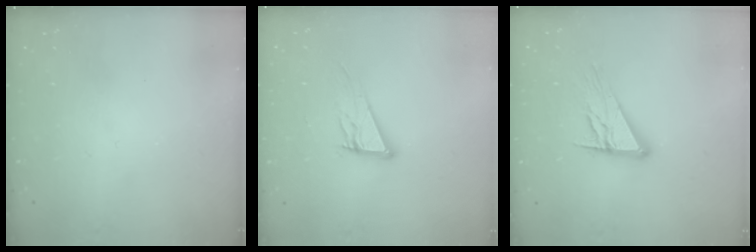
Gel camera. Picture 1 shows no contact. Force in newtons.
{"total": 13.0, "press": 12.6, "slide": 3.3}
{"total": 12.0, "press": 11.9, "slide": 0.7}